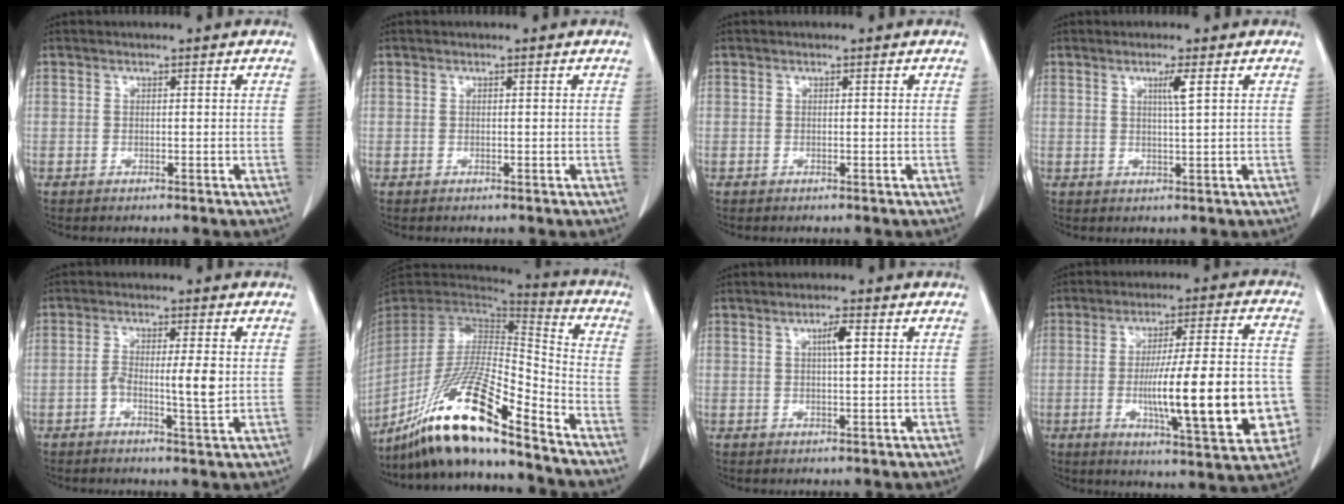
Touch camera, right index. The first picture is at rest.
{"total": 0.0}
{"total": 0.0}
{"total": 2.5, "force": [1.0, -0.4, 2.3], "torque": [-0.043, -0.005, 0.018]}
{"total": 5.4, "force": [-0.6, 0.8, 5.3], "torque": [-0.094, 0.003, -0.008]}
{"total": 19.6, "force": [-14.5, 1.3, 13.1], "torque": [-0.272, -0.027, -0.271]}
{"total": 2.9, "force": [0.9, 0.3, 2.8], "torque": [-0.049, 0.002, 0.014]}
{"total": 20.1, "force": [-3.9, 3.1, 19.4], "torque": [-0.258, 0.013, -0.045]}